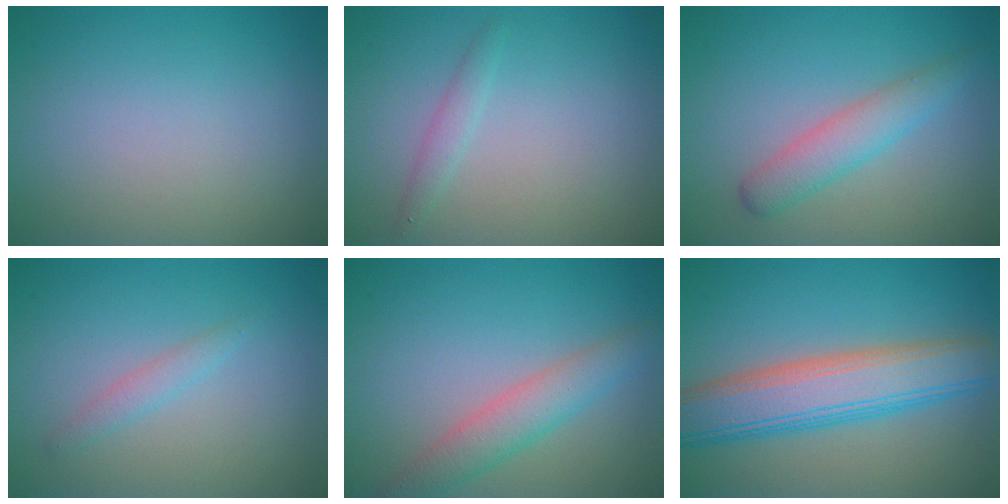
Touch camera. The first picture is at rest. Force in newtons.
{"total": 1.2, "press": 1.2, "slide": 0.0}
{"total": 3.1, "press": 3.1, "slide": 0.0}
{"total": 1.3, "press": 1.3, "slide": 0.0}
{"total": 4.3, "press": 4.3, "slide": 0.0}
{"total": 7.8, "press": 7.8, "slide": 0.5}